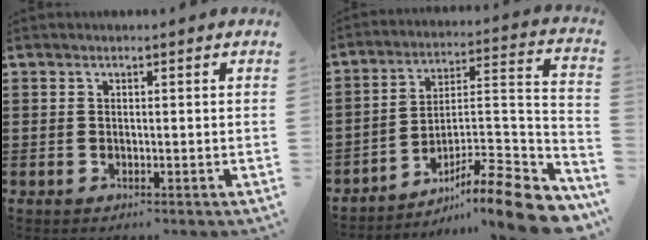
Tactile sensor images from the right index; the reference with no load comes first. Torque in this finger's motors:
{"motor_torque": [1.06, -0.64, 0.30, 0.02]}